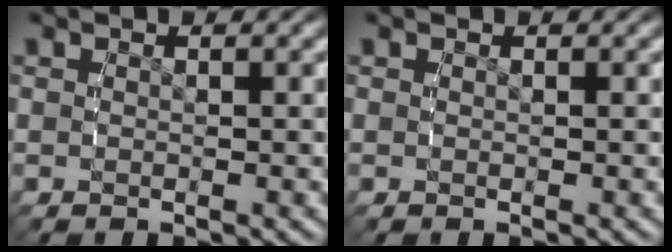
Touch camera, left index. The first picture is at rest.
{"total": 0.0}